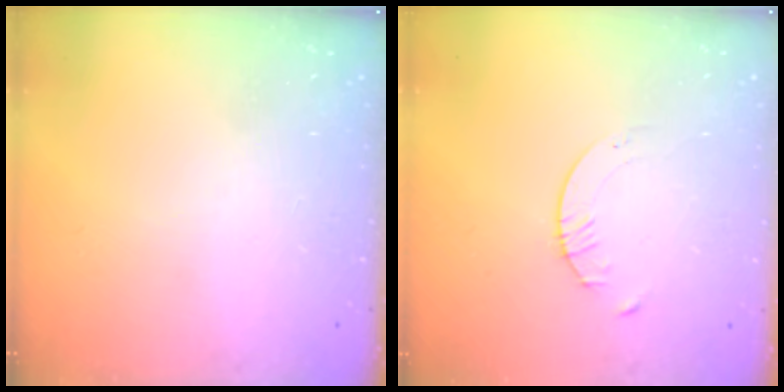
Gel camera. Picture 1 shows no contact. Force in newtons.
{"total": 1.6, "press": 1.6, "slide": 0.2}